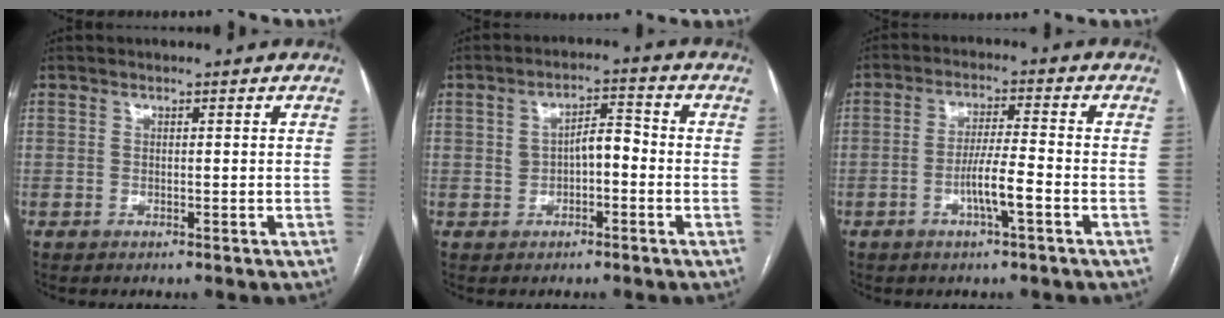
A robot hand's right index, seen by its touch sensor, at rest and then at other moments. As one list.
[{"total": 4.6, "force": [-0.4, 2.3, 4.0], "torque": [-0.068, 0.025, -0.004]}, {"total": 5.7, "force": [-2.3, 0.1, 5.2], "torque": [-0.098, 0.001, -0.040]}]